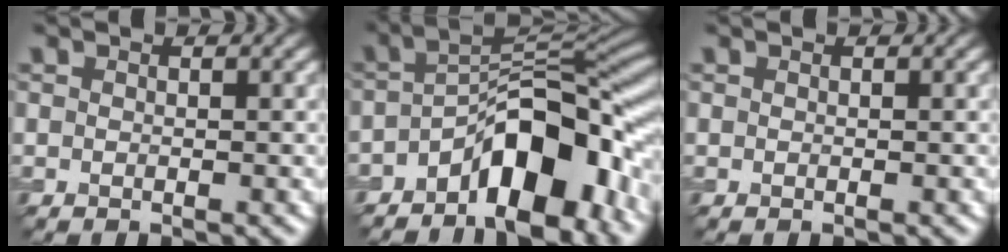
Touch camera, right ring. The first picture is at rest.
{"total": 9.9, "force": [-5.1, 3.9, 7.6], "torque": [-0.105, 0.020, -0.084]}
{"total": 0.0}